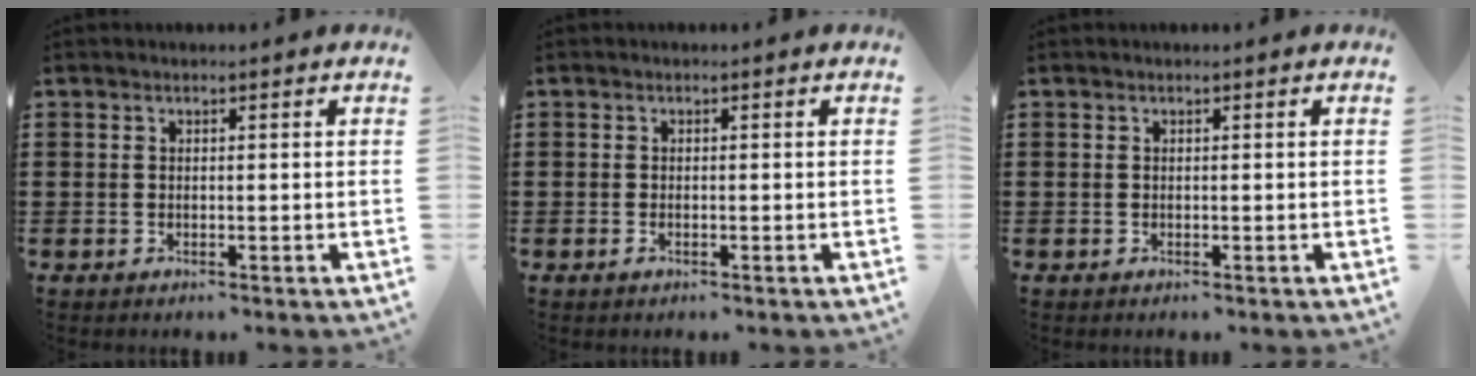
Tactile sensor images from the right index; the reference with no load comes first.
{"total": 0.6, "force": [-0.2, 0.2, 0.4], "torque": [-0.010, -0.003, -0.004]}
{"total": 0.0}